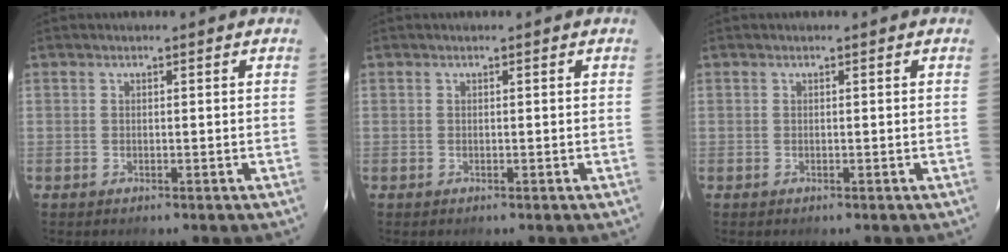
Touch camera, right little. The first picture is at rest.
{"total": 0.0}
{"total": 0.0}